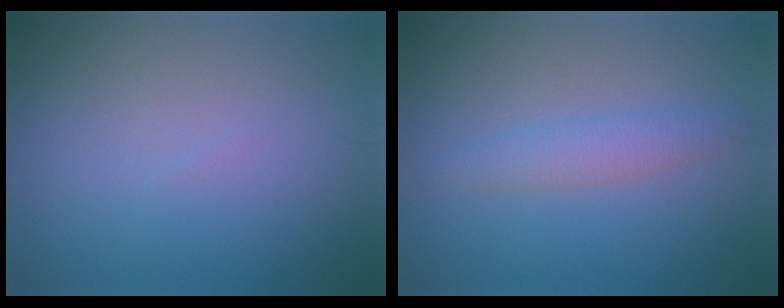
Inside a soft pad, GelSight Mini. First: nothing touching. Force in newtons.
{"total": 2.1, "press": 2.1, "slide": 0.1}